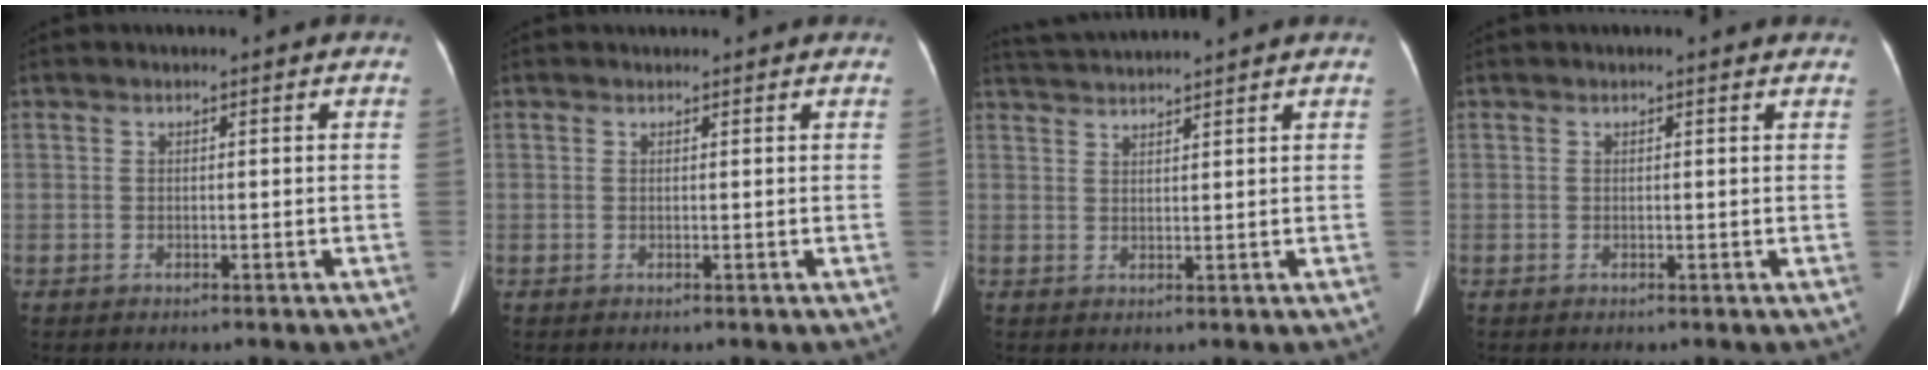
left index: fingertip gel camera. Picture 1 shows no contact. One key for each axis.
{"total": 2.6, "fx": 2.6, "fy": 0.4, "fz": 0.4, "tx": -0.011, "ty": 0.017, "tz": 0.029}
{"total": 7.4, "fx": 7.0, "fy": -1.1, "fz": 2.1, "tx": -0.041, "ty": 0.031, "tz": 0.114}
{"total": 1.8, "fx": 1.7, "fy": 0.3, "fz": 0.2, "tx": -0.010, "ty": 0.012, "tz": 0.013}